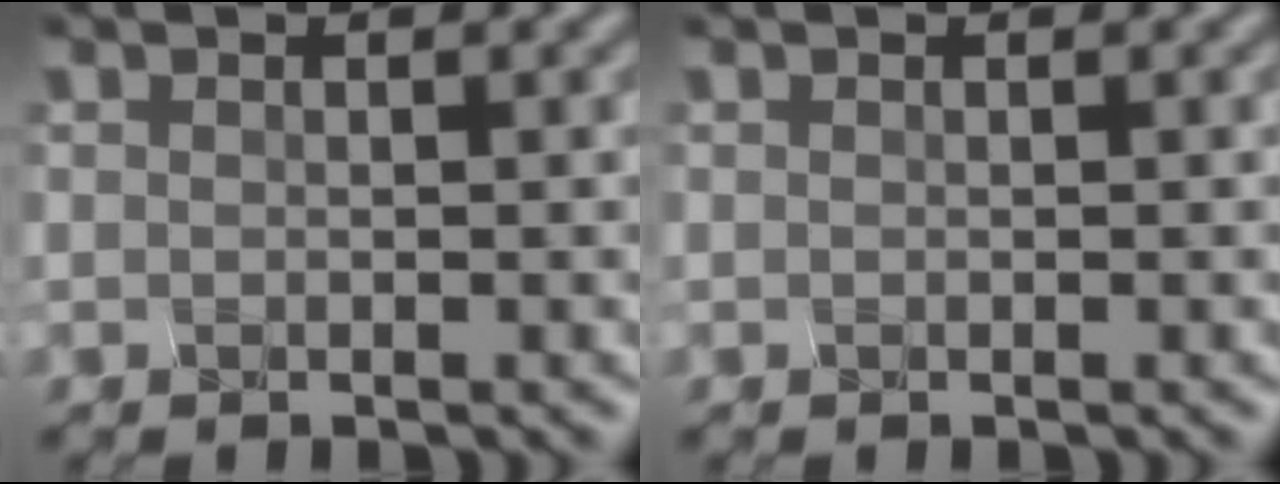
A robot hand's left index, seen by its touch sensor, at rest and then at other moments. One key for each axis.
{"total": 0.0}